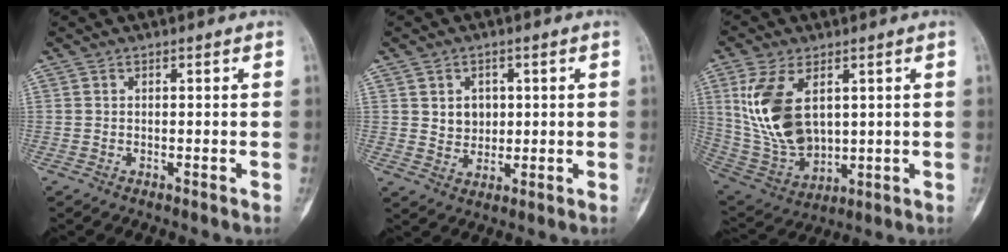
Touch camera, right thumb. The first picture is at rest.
{"total": 4.7, "force": [1.1, 4.0, 2.4], "torque": [-0.013, -0.006, 0.023]}
{"total": 15.5, "force": [3.9, 9.1, 12.0], "torque": [-0.231, -0.016, 0.096]}